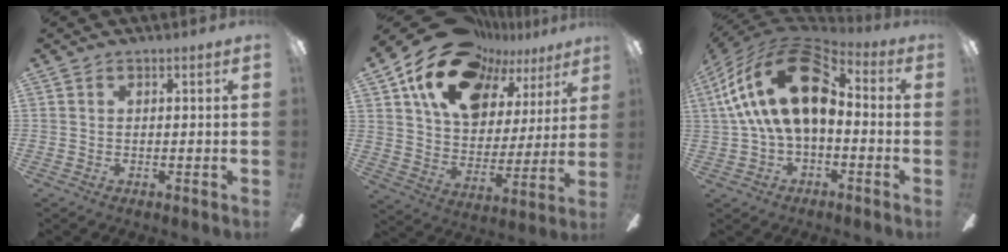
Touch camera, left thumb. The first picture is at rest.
{"total": 21.0, "force": [14.6, 11.6, 9.7], "torque": [-0.178, -0.090, 0.262]}
{"total": 22.5, "force": [5.5, 12.5, 17.8], "torque": [-0.335, -0.002, 0.098]}